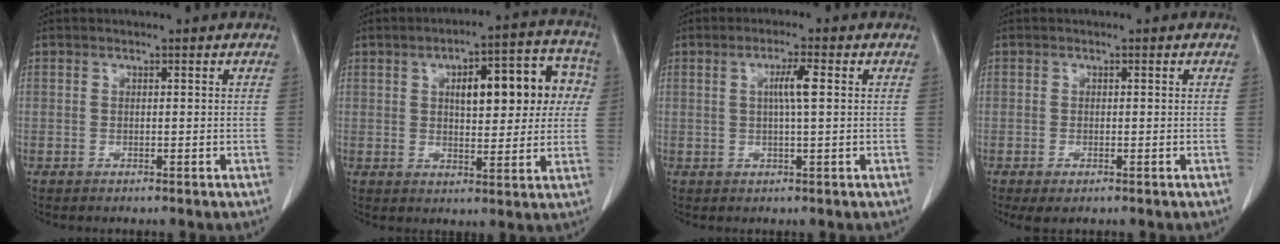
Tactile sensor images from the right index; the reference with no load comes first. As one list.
[{"total": 13.2, "force": [2.9, 5.1, 11.9], "torque": [-0.149, 0.040, 0.041]}, {"total": 3.4, "force": [0.4, -0.2, 3.4], "torque": [-0.062, 0.002, 0.006]}, {"total": 2.1, "force": [-1.0, 0.7, 1.6], "torque": [-0.029, -0.004, -0.013]}]